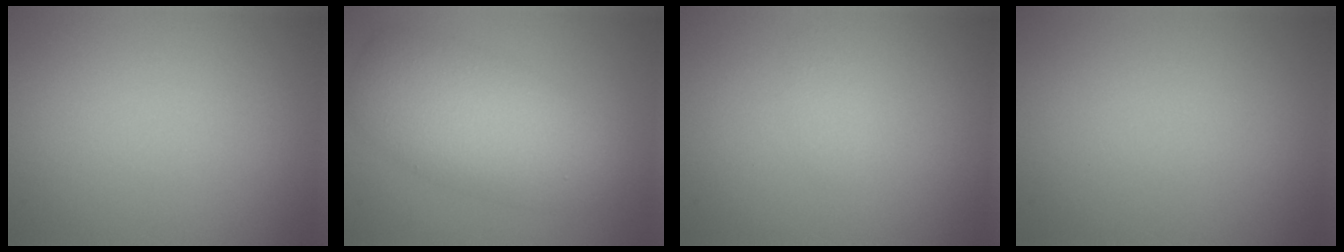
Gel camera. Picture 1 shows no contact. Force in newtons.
{"total": 7.4, "press": 7.4, "slide": 0.3}
{"total": 0.8, "press": 0.8, "slide": 0.1}
{"total": 0.0}